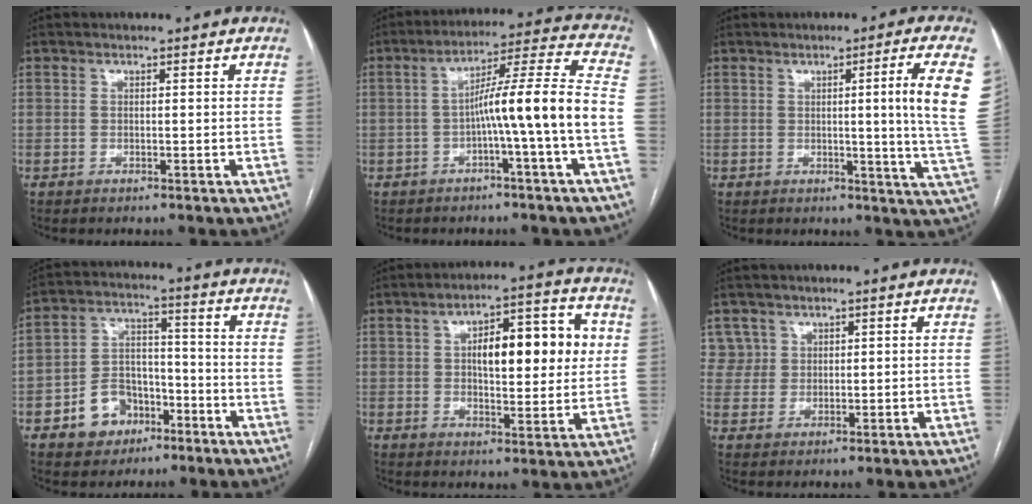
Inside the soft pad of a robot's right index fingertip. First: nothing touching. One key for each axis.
{"total": 11.5, "fx": -2.7, "fy": -1.6, "fz": 11.1, "tx": -0.172, "ty": 0.028, "tz": -0.043}
{"total": 10.7, "fx": 2.1, "fy": -2.3, "fz": 10.2, "tx": -0.121, "ty": -0.017, "tz": 0.022}
{"total": 8.8, "fx": -4.5, "fy": 6.6, "fz": 3.9, "tx": -0.076, "ty": 0.026, "tz": -0.069}
{"total": 13.4, "fx": 2.6, "fy": 4.7, "fz": 12.3, "tx": -0.172, "ty": 0.028, "tz": 0.038}
{"total": 3.6, "fx": 1.9, "fy": 3.0, "fz": -0.4, "tx": 0.023, "ty": 0.005, "tz": 0.033}